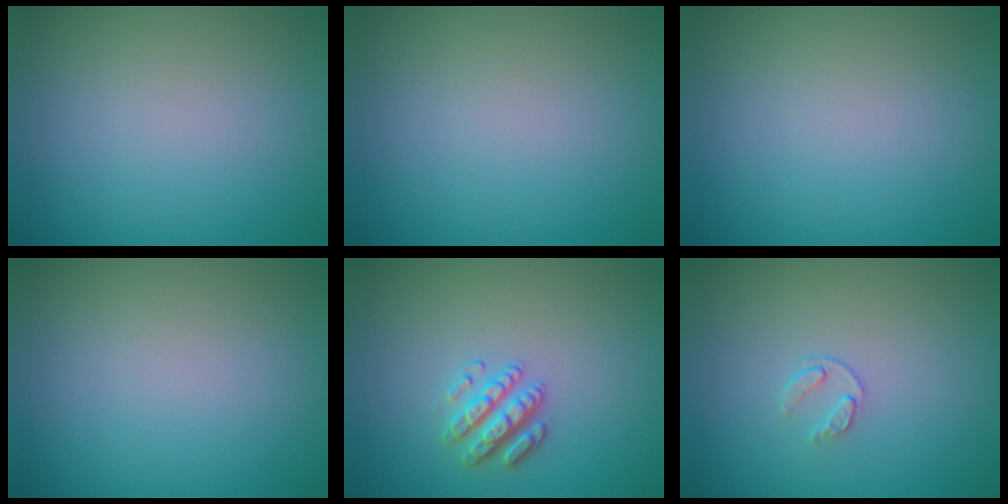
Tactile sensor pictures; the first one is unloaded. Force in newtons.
{"total": 0.0}
{"total": 0.0}
{"total": 0.0}
{"total": 2.6, "press": 2.6, "slide": 0.5}
{"total": 0.9, "press": 0.5, "slide": 0.8}